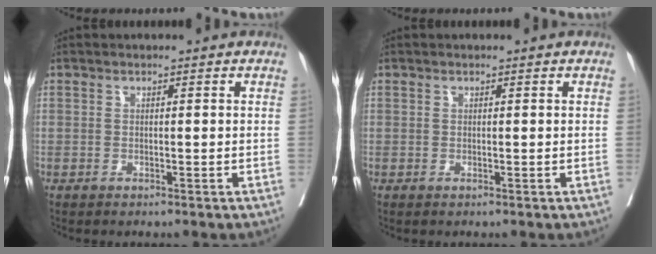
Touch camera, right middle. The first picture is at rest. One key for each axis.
{"total": 0.0}